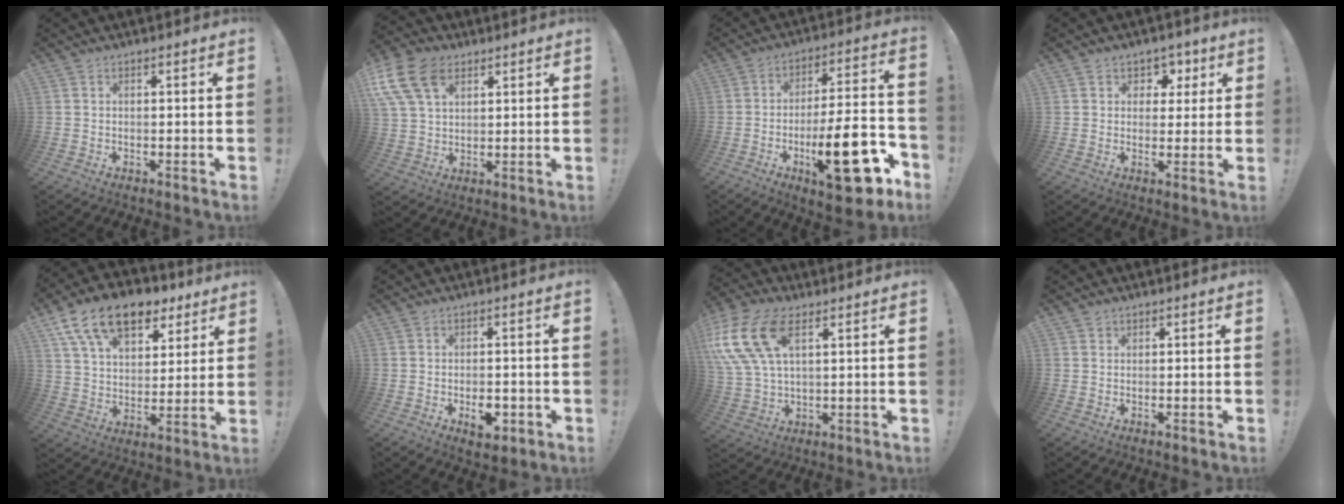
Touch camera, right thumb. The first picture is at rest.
{"total": 14.7, "force": [6.7, 9.5, 8.9], "torque": [-0.183, -0.023, 0.129]}
{"total": 23.2, "force": [-9.4, 7.3, 20.0], "torque": [-0.299, 0.052, -0.141]}
{"total": 5.5, "force": [2.0, 5.0, 0.9], "torque": [-0.005, -0.010, 0.038]}
{"total": 17.4, "force": [10.2, 10.1, 9.8], "torque": [-0.170, -0.051, 0.186]}
{"total": 5.4, "force": [-1.9, 2.9, 4.1], "torque": [-0.057, 0.009, -0.029]}
{"total": 17.9, "force": [7.0, 10.1, 12.9], "torque": [-0.277, -0.020, 0.125]}
{"total": 0.9, "force": [0.7, 0.5, 0.0], "torque": [0.007, -0.003, 0.012]}